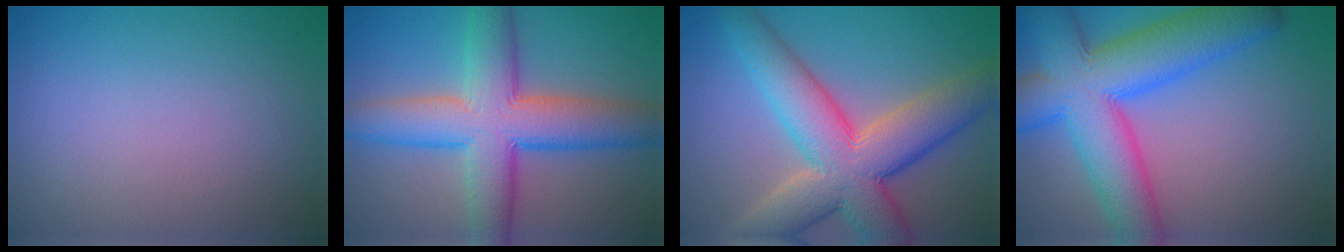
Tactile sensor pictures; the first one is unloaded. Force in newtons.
{"total": 9.3, "press": 9.3, "slide": 0.3}
{"total": 10.5, "press": 10.4, "slide": 0.8}
{"total": 11.8, "press": 11.8, "slide": 0.3}